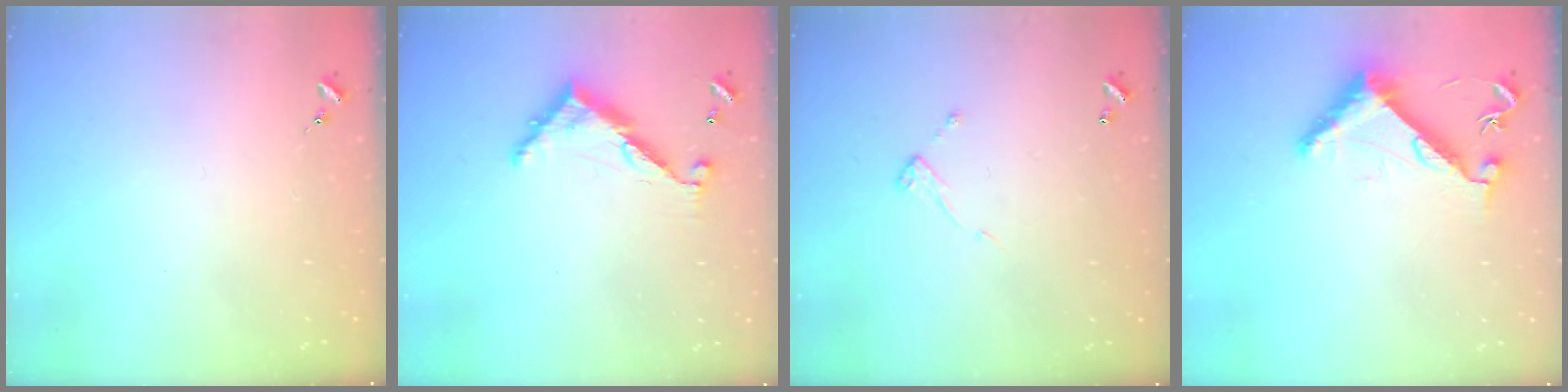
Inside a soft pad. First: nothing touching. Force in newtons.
{"total": 9.0, "press": 9.0, "slide": 0.7}
{"total": 5.3, "press": 5.3, "slide": 0.4}
{"total": 8.6, "press": 8.6, "slide": 0.7}